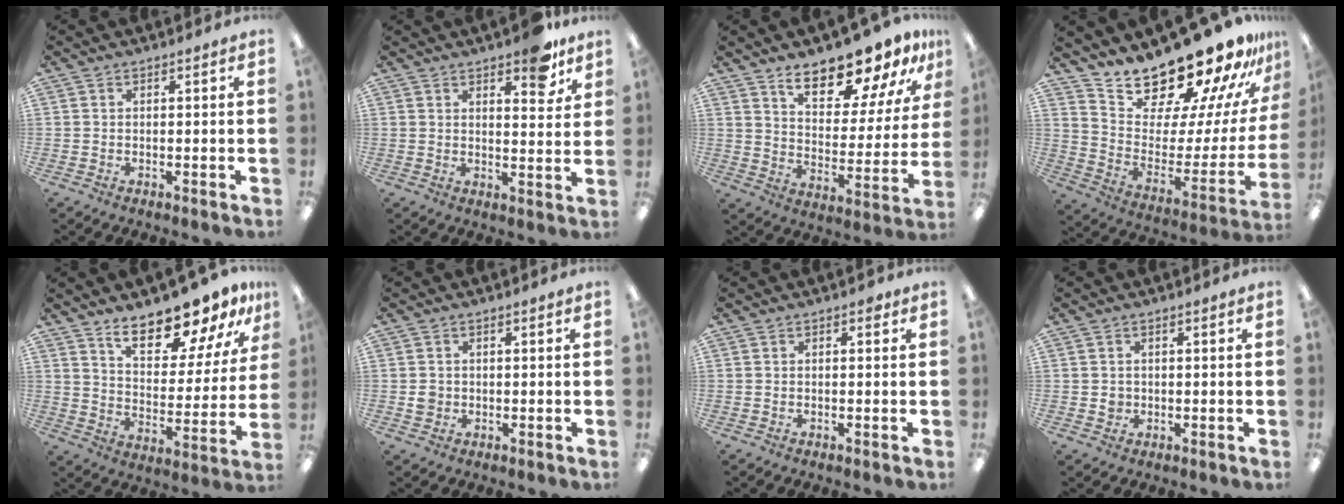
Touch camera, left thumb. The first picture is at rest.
{"total": 10.5, "force": [7.9, 3.9, 5.8], "torque": [-0.062, -0.048, 0.132]}
{"total": 16.5, "force": [13.9, 5.1, 7.3], "torque": [-0.114, -0.097, 0.238]}
{"total": 19.6, "force": [18.3, 4.6, 5.3], "torque": [-0.074, -0.181, 0.318]}
{"total": 16.1, "force": [13.8, 4.6, 6.9], "torque": [-0.113, -0.095, 0.239]}
{"total": 2.2, "force": [0.1, 2.1, 0.6], "torque": [-0.006, 0.001, -0.002]}
{"total": 0.8, "force": [0.4, 0.5, 0.5], "torque": [-0.004, -0.001, 0.006]}
{"total": 1.8, "force": [0.2, 1.7, 0.6], "torque": [-0.005, 0.002, -0.001]}